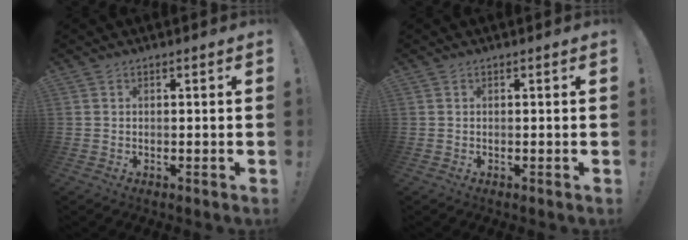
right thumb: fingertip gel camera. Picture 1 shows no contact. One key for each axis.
{"total": 0.0}